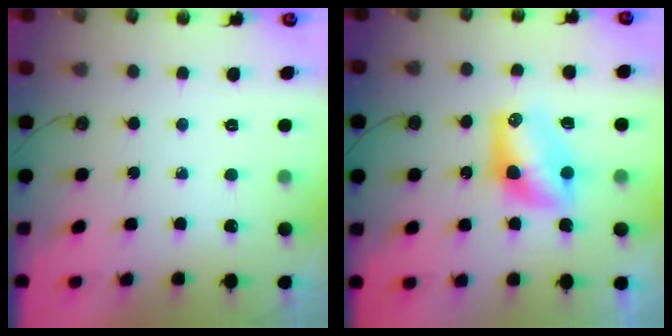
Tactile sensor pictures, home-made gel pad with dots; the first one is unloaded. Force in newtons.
{"total": 8.5, "press": 8.4, "slide": 0.8}